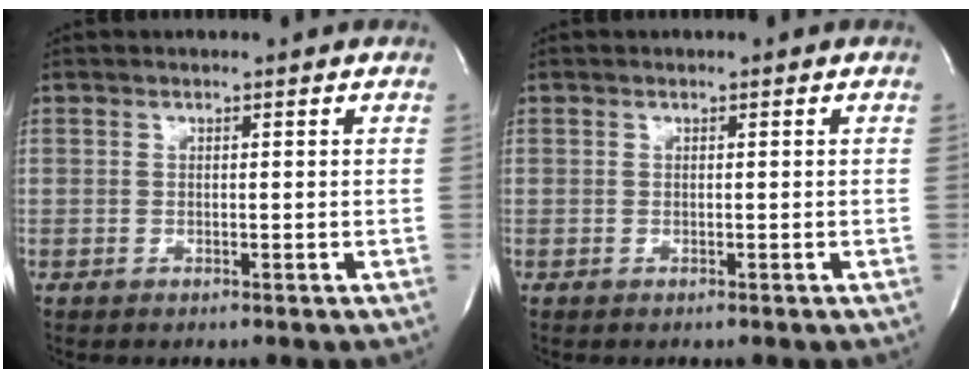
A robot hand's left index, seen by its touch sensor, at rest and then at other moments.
{"total": 0.0}